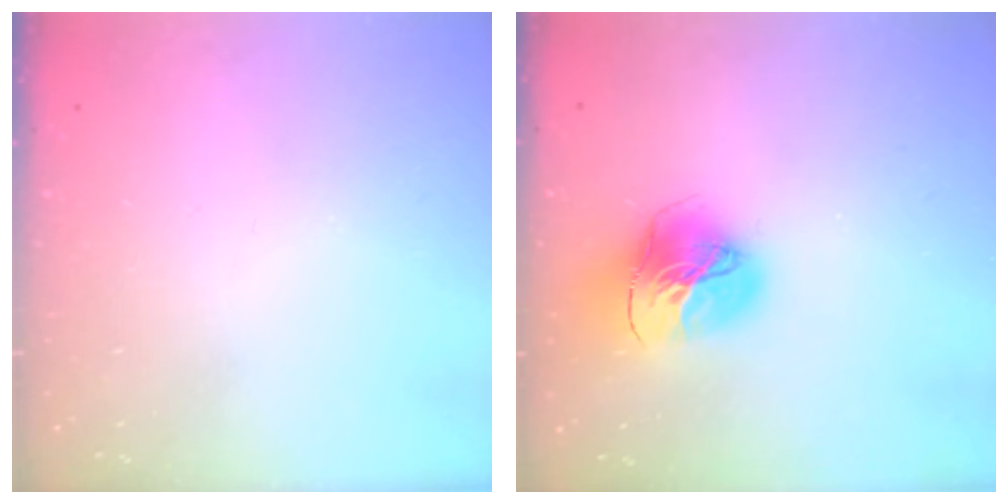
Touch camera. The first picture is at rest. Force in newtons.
{"total": 16.2, "press": 16.1, "slide": 1.6}